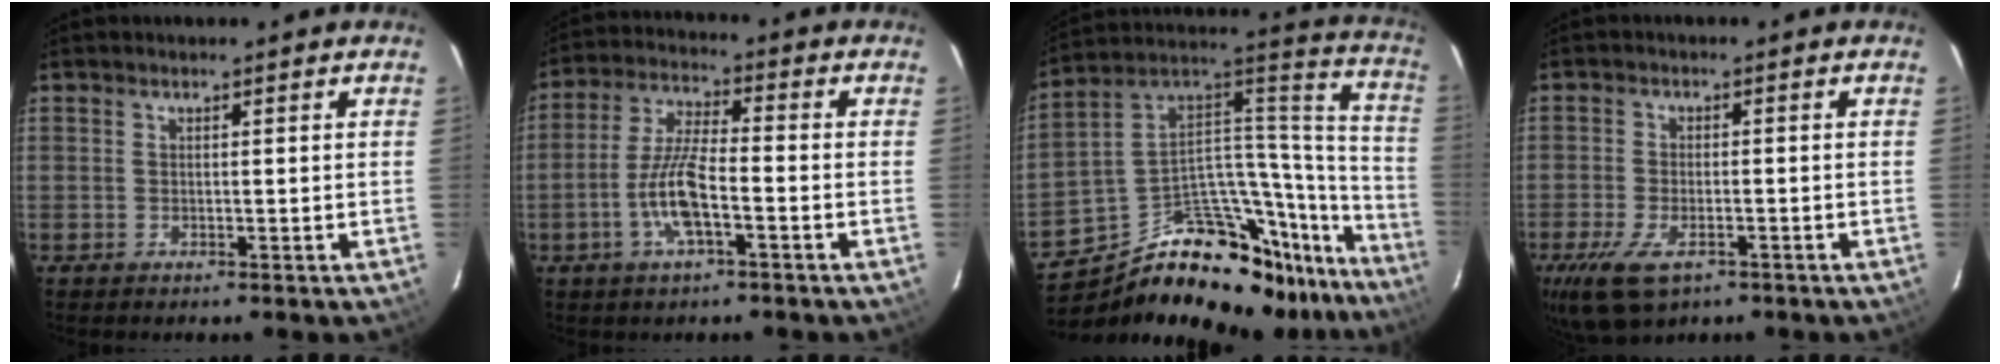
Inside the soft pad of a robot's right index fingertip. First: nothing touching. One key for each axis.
{"total": 8.9, "fx": -3.5, "fy": 2.0, "fz": 7.9, "tx": -0.166, "ty": 0.002, "tz": -0.068}
{"total": 29.7, "fx": -21.6, "fy": 15.1, "fz": 13.6, "tx": -0.178, "ty": 0.077, "tz": -0.318}
{"total": 9.4, "fx": -5.4, "fy": 4.7, "fz": 6.2, "tx": -0.151, "ty": -0.025, "tz": -0.095}